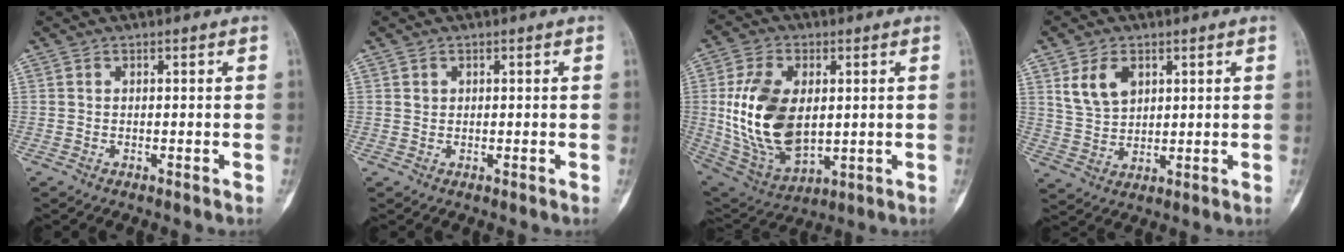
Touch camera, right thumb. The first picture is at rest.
{"total": 0.9, "force": [0.4, 0.8, 0.3], "torque": [0.002, 0.000, 0.007]}
{"total": 18.7, "force": [1.4, 11.2, 14.8], "torque": [-0.276, -0.012, 0.043]}
{"total": 7.2, "force": [3.2, 4.8, 4.3], "torque": [-0.066, -0.014, 0.069]}